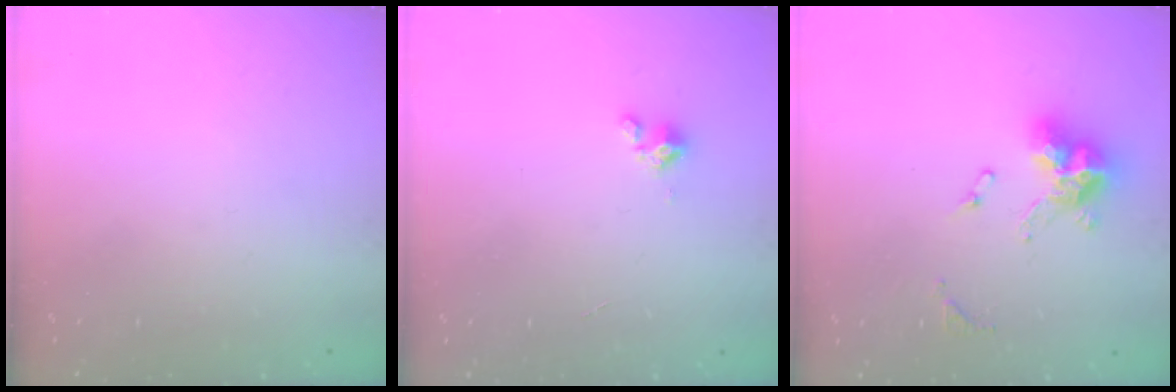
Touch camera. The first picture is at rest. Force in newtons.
{"total": 0.9, "press": 0.9, "slide": 0.2}
{"total": 11.0, "press": 10.9, "slide": 0.8}